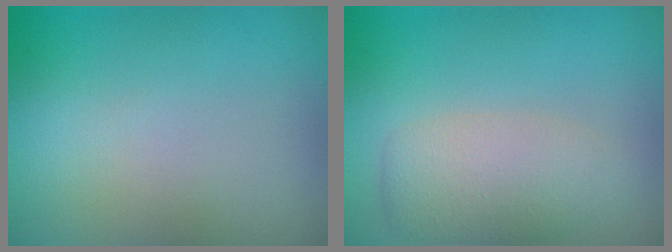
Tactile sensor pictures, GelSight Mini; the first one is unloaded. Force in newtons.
{"total": 3.7, "press": 3.7, "slide": 0.2}